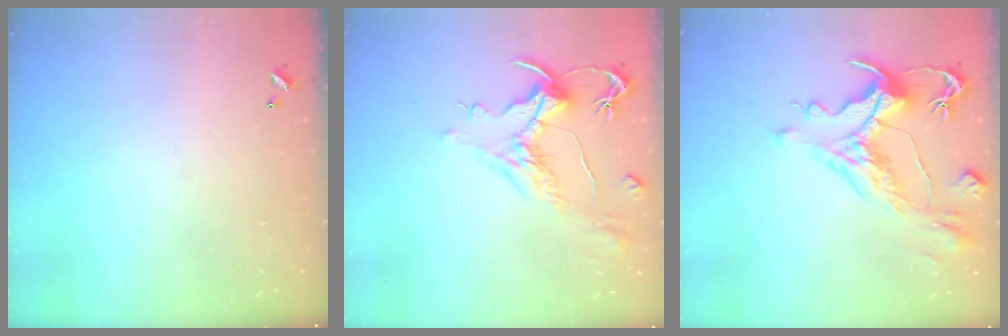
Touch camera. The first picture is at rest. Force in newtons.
{"total": 1.6, "press": 0.8, "slide": 1.4}
{"total": 3.5, "press": 3.1, "slide": 1.5}